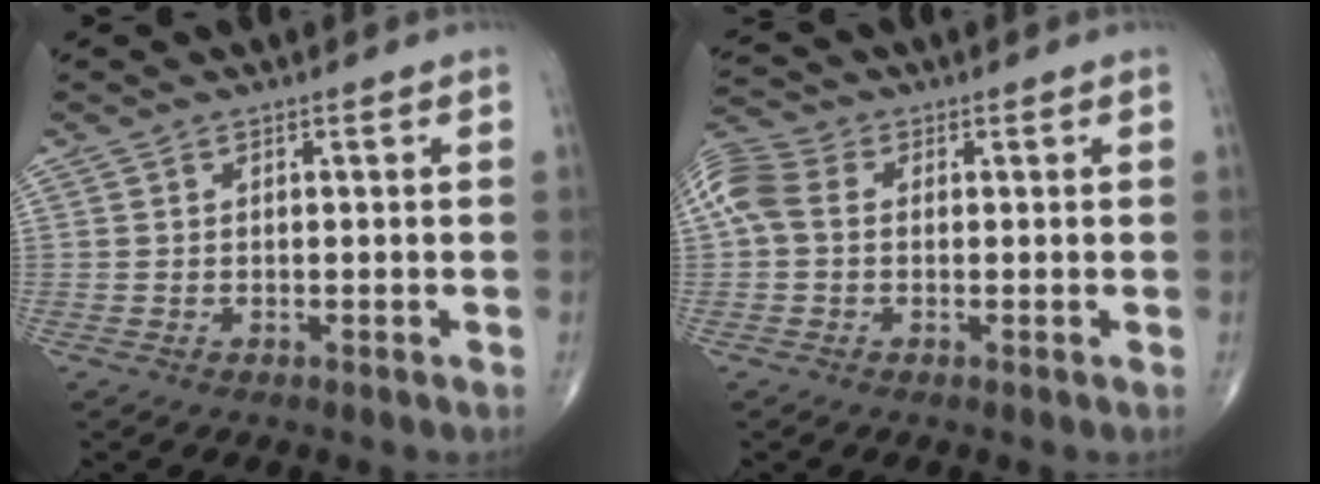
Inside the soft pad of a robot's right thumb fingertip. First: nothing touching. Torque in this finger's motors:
{"motor_torque": [-0.17, 0.34, 0.54, -0.12, 0.10]}